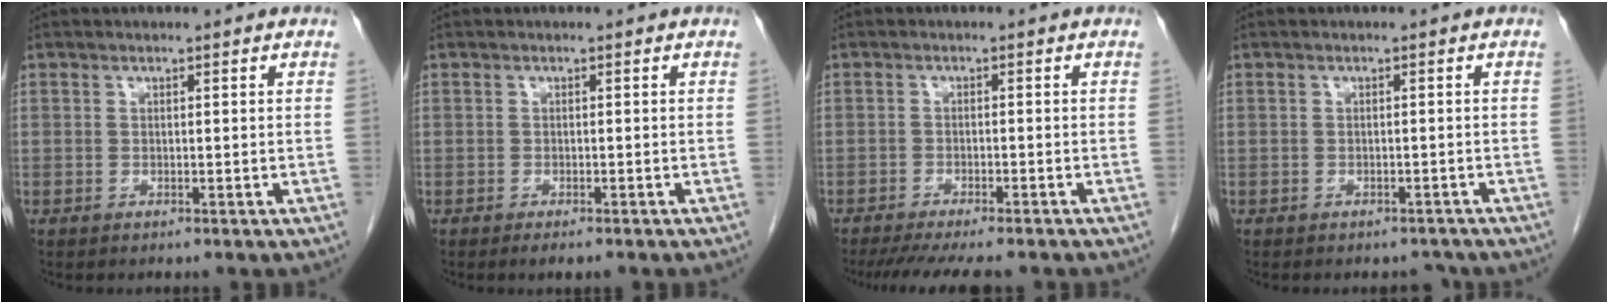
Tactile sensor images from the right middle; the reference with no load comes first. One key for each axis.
{"total": 1.9, "fx": -1.4, "fy": 0.4, "fz": 1.2, "tx": -0.013, "ty": -0.003, "tz": -0.017}
{"total": 10.7, "fx": -9.3, "fy": 1.6, "fz": 5.2, "tx": -0.068, "ty": -0.017, "tz": -0.128}
{"total": 2.3, "fx": -2.1, "fy": 1.1, "fz": 0.1, "tx": 0.002, "ty": 0.003, "tz": -0.029}